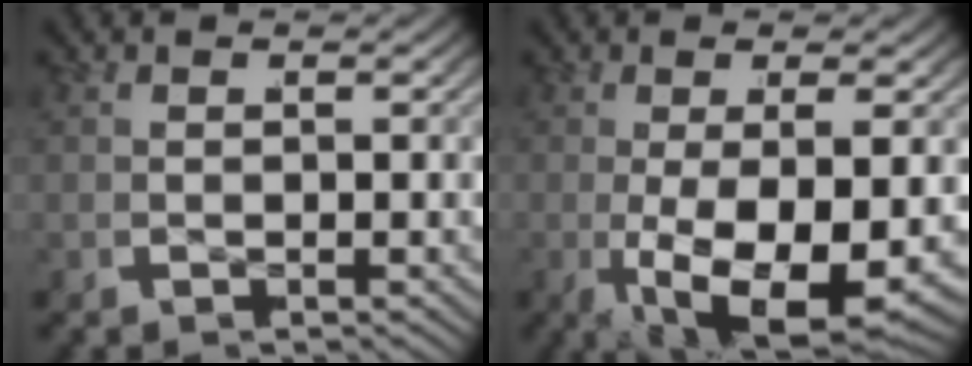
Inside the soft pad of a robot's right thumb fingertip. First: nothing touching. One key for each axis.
{"total": 10.3, "fx": -3.1, "fy": 4.8, "fz": 8.6, "tx": -0.173, "ty": -0.037, "tz": -0.027}